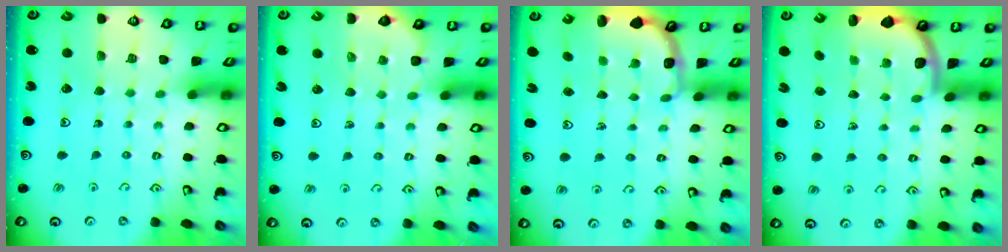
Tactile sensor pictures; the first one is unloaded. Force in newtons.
{"total": 2.9, "press": 2.9, "slide": 0.3}
{"total": 3.0, "press": 2.0, "slide": 2.3}
{"total": 1.8, "press": 1.8, "slide": 0.1}